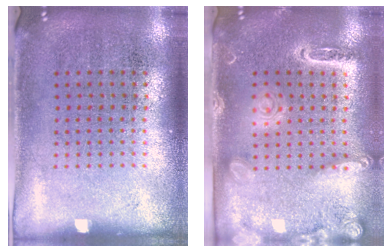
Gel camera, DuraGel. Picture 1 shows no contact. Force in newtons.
{"total": 2.2, "press": 1.9, "slide": 1.1}